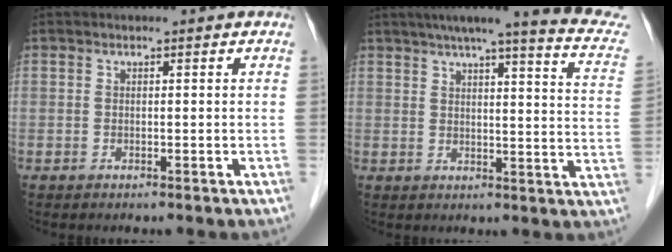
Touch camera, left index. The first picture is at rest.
{"total": 18.6, "force": [15.4, 0.9, 10.3], "torque": [-0.135, -0.021, 0.170]}